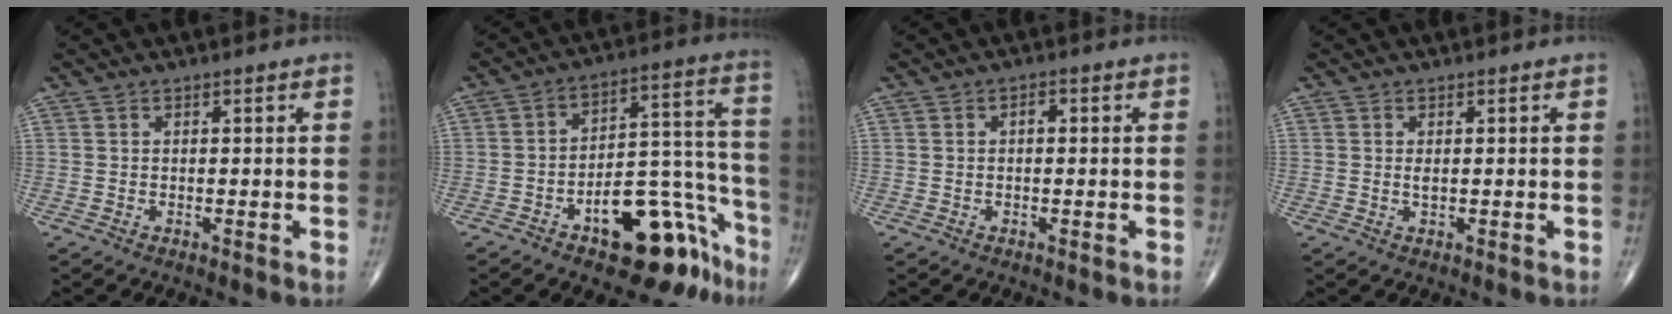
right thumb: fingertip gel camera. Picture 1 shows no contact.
{"total": 18.1, "force": [-10.4, 8.2, 12.2], "torque": [-0.110, 0.108, -0.145]}
{"total": 1.4, "force": [0.2, 0.8, 1.1], "torque": [-0.014, 0.005, -0.001]}
{"total": 0.9, "force": [0.1, 0.4, 0.8], "torque": [-0.016, -0.002, 0.004]}